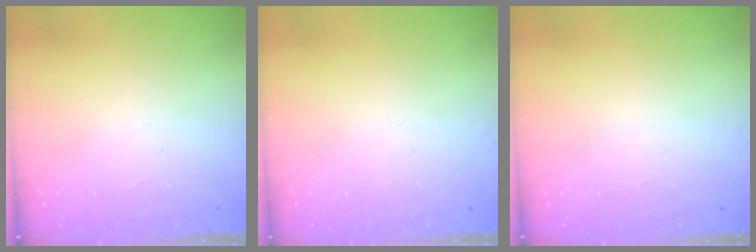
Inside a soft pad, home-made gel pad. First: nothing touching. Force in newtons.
{"total": 0.0}
{"total": 0.0}